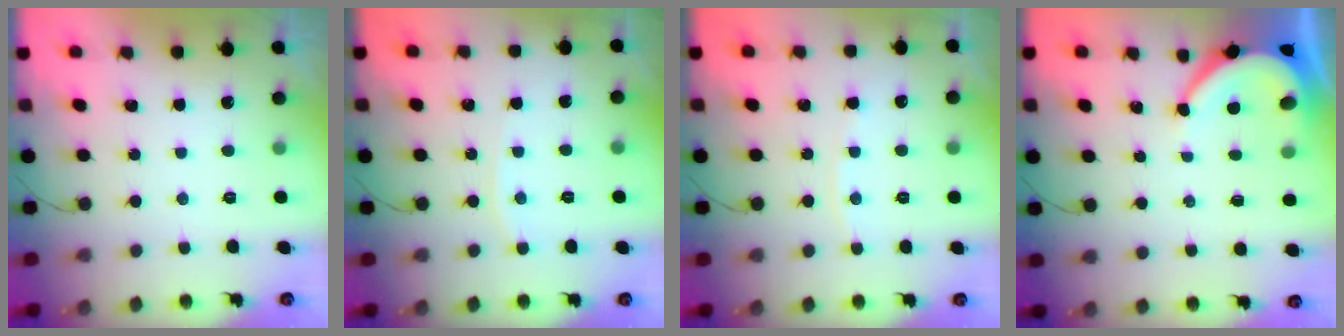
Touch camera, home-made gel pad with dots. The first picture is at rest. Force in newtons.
{"total": 2.3, "press": 2.3, "slide": 0.3}
{"total": 3.6, "press": 3.6, "slide": 0.6}
{"total": 6.3, "press": 6.3, "slide": 0.6}